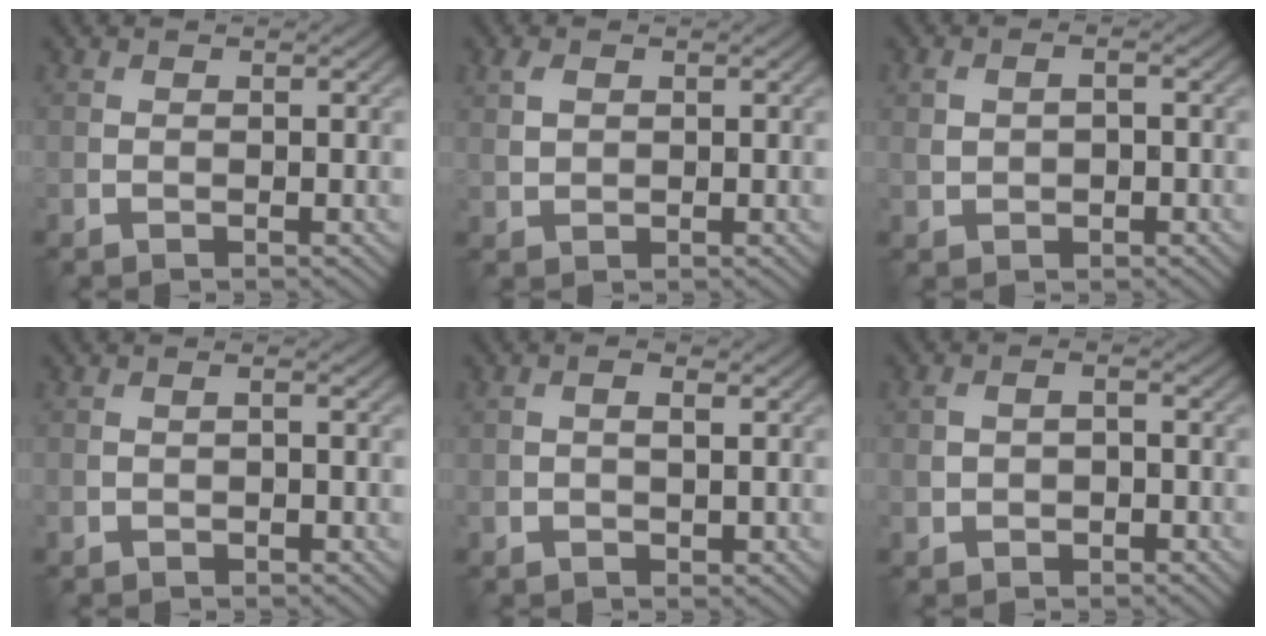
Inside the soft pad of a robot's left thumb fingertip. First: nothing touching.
{"total": 2.1, "force": [0.8, 1.3, 1.4], "torque": [-0.036, 0.001, 0.019]}
{"total": 2.7, "force": [0.0, 1.8, 2.0], "torque": [-0.047, 0.000, 0.003]}
{"total": 1.3, "force": [-0.6, 0.7, 0.8], "torque": [-0.019, -0.001, -0.014]}
{"total": 2.2, "force": [-0.2, 1.2, 1.8], "torque": [-0.034, -0.002, -0.003]}
{"total": 2.8, "force": [-0.8, 2.0, 1.7], "torque": [-0.043, -0.004, -0.012]}